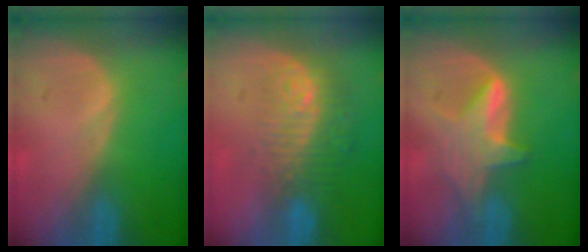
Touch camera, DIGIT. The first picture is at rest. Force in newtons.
{"total": 9.9, "press": 8.2, "slide": 5.5}
{"total": 6.0, "press": 5.9, "slide": 1.1}